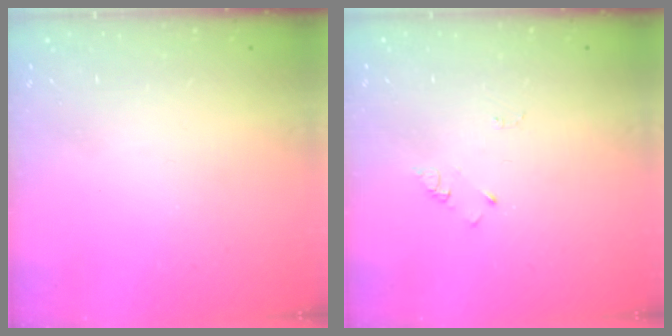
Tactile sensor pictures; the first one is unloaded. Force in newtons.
{"total": 2.9, "press": 2.9, "slide": 0.3}